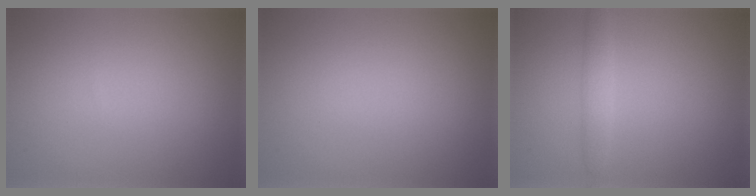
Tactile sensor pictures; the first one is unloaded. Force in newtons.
{"total": 0.0}
{"total": 1.6, "press": 1.6, "slide": 0.0}